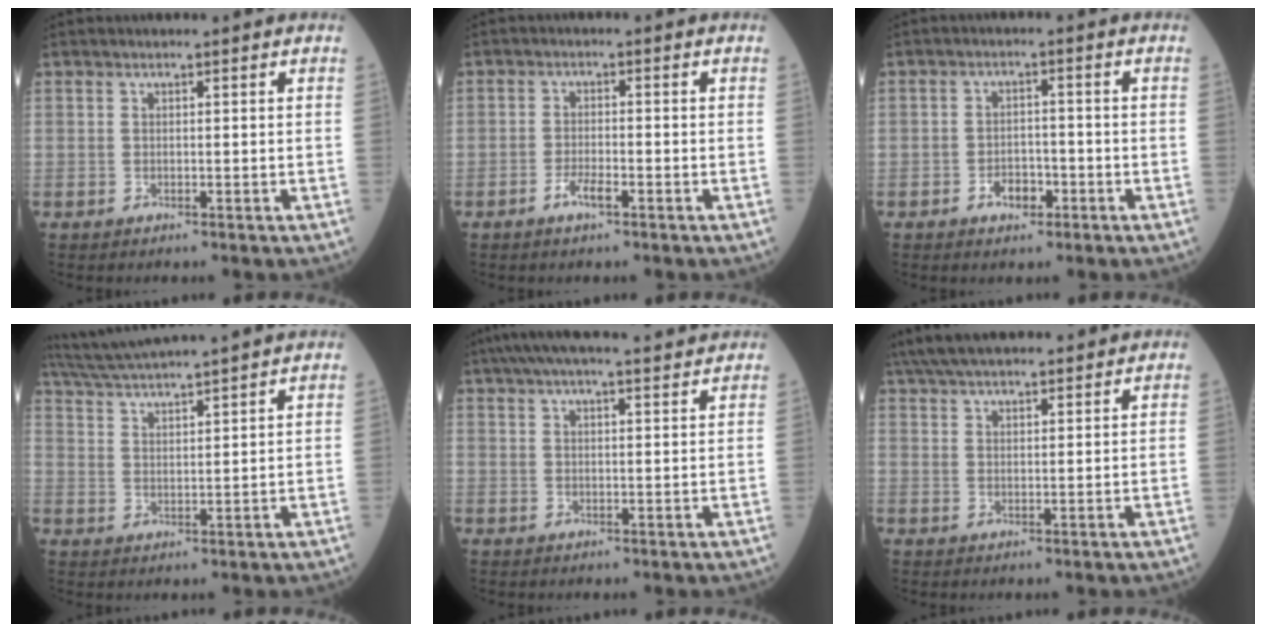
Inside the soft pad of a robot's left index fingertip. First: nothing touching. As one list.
[{"total": 2.7, "force": [-1.7, 0.6, 2.0], "torque": [-0.039, -0.002, -0.035]}, {"total": 3.4, "force": [-1.9, 2.1, 1.9], "torque": [-0.029, 0.003, -0.032]}, {"total": 15.6, "force": [14.2, -0.6, 6.3], "torque": [-0.124, 0.022, 0.218]}, {"total": 14.0, "force": [12.5, 1.0, 6.2], "torque": [-0.104, 0.030, 0.171]}, {"total": 16.3, "force": [14.4, 3.2, 7.0], "torque": [-0.128, 0.047, 0.225]}]